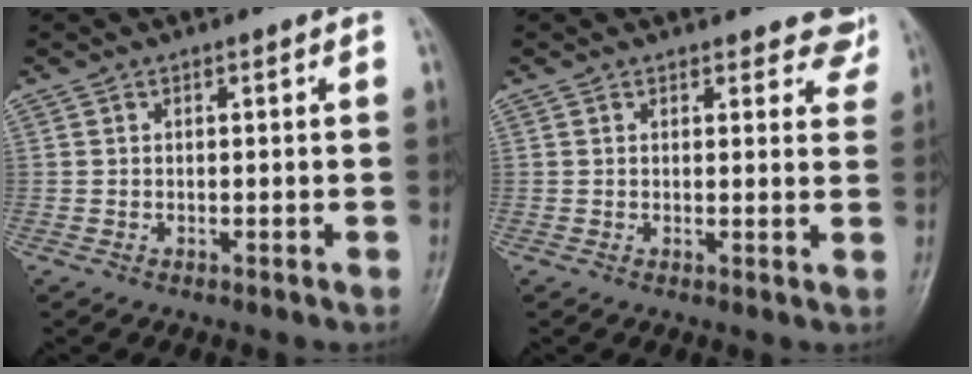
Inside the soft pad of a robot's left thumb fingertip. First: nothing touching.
{"total": 5.7, "force": [5.3, 2.2, 0.2], "torque": [0.041, -0.027, 0.033]}